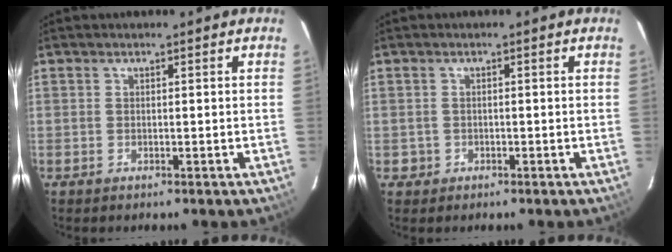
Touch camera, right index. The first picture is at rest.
{"total": 1.7, "force": [-0.5, 1.7, -0.1], "torque": [-0.002, 0.004, -0.001]}